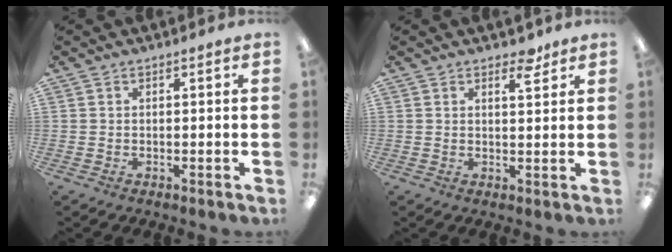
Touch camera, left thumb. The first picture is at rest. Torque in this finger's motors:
{"motor_torque": [-0.04, 0.19, -0.27, 0.11, 0.00]}